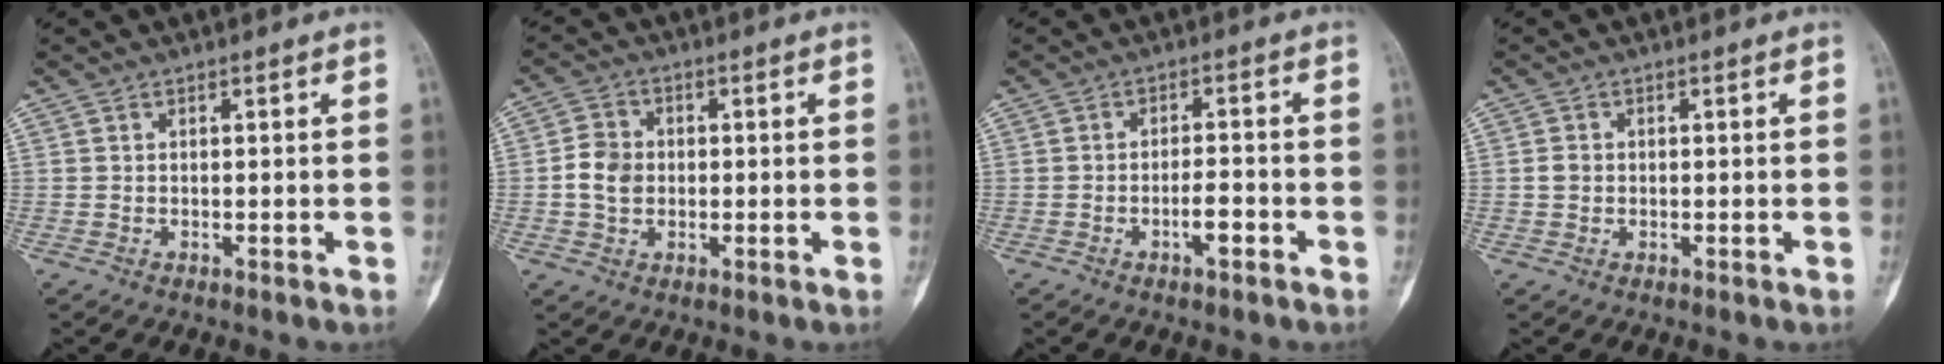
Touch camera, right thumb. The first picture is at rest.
{"total": 5.2, "force": [-0.3, 4.3, 2.9], "torque": [-0.046, 0.010, -0.011]}
{"total": 3.6, "force": [-1.7, 1.1, 3.0], "torque": [-0.047, 0.014, -0.030]}
{"total": 1.5, "force": [-0.1, 1.3, 0.7], "torque": [-0.012, 0.004, -0.001]}